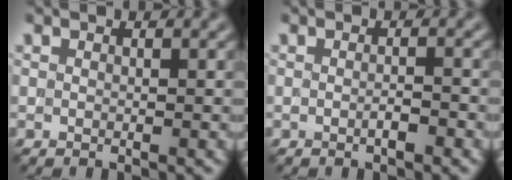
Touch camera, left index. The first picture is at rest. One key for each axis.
{"total": 1.2, "fx": -0.4, "fy": 0.3, "fz": 1.1, "tx": -0.017, "ty": 0.002, "tz": -0.010}